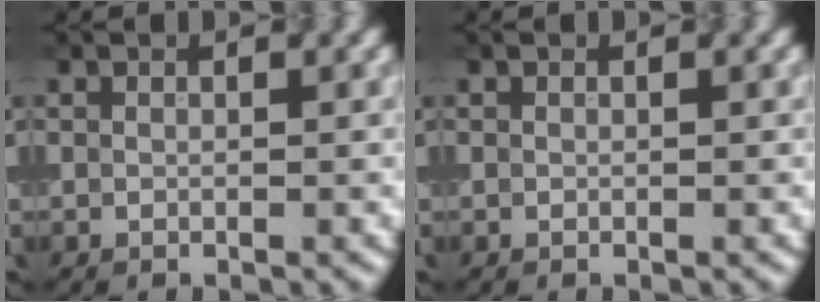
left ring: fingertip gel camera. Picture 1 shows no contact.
{"total": 0.0}